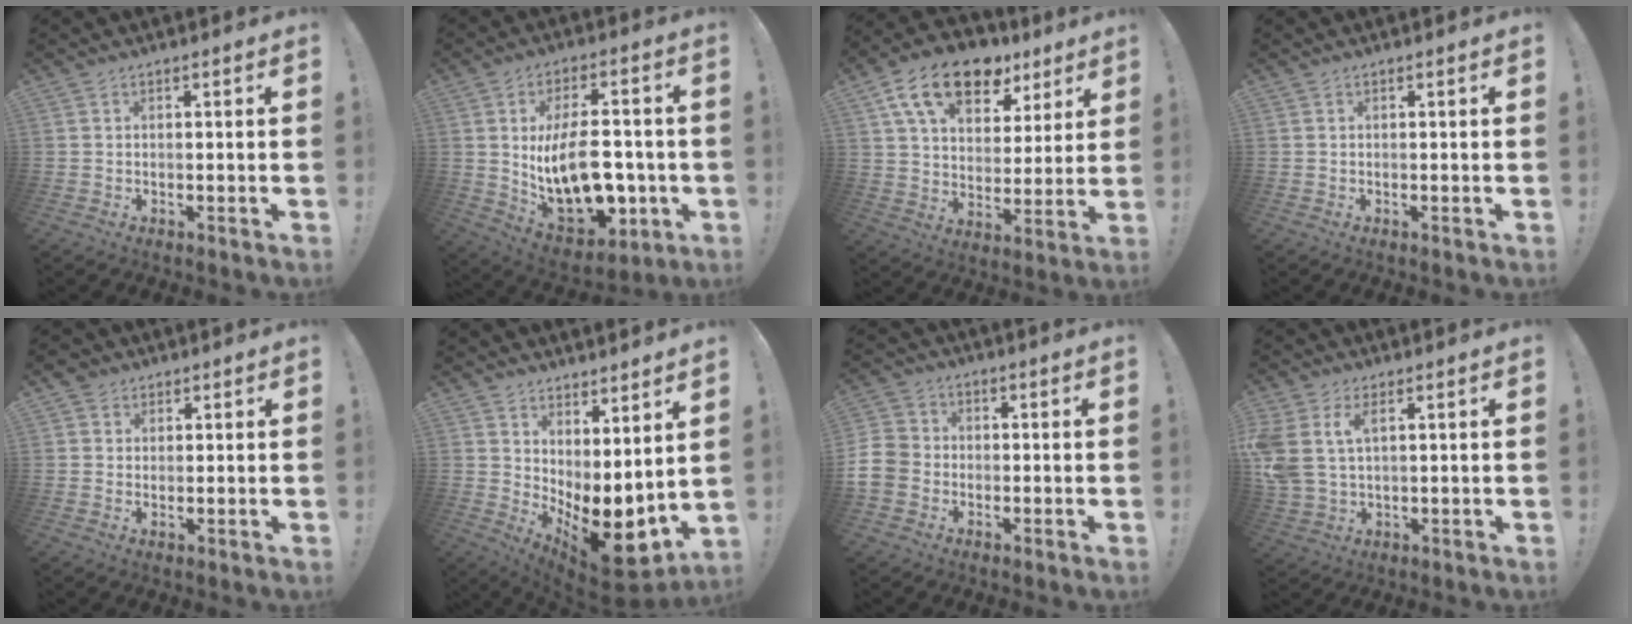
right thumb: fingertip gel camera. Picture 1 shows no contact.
{"total": 21.0, "force": [-1.4, 12.0, 17.2], "torque": [-0.291, -0.005, -0.014]}
{"total": 17.7, "force": [10.6, 9.9, 10.1], "torque": [-0.167, -0.055, 0.188]}
{"total": 0.0}
{"total": 3.2, "force": [1.7, 2.6, 0.7], "torque": [-0.007, -0.006, 0.032]}
{"total": 11.5, "force": [-2.6, 5.2, 9.9], "torque": [-0.114, -0.007, -0.025]}
{"total": 8.0, "force": [-2.0, 7.0, 3.4], "torque": [-0.082, 0.026, -0.033]}
{"total": 8.0, "force": [3.4, 4.8, 5.4], "torque": [-0.126, -0.007, 0.065]}